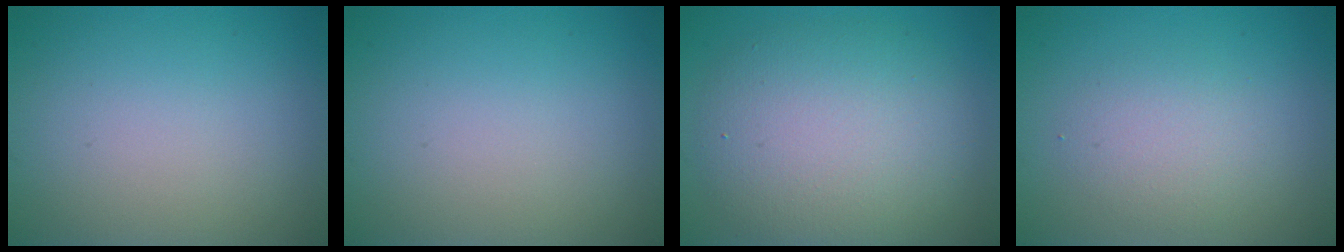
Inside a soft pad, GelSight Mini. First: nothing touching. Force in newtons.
{"total": 0.0}
{"total": 7.6, "press": 7.6, "slide": 0.6}
{"total": 2.4, "press": 2.4, "slide": 0.0}